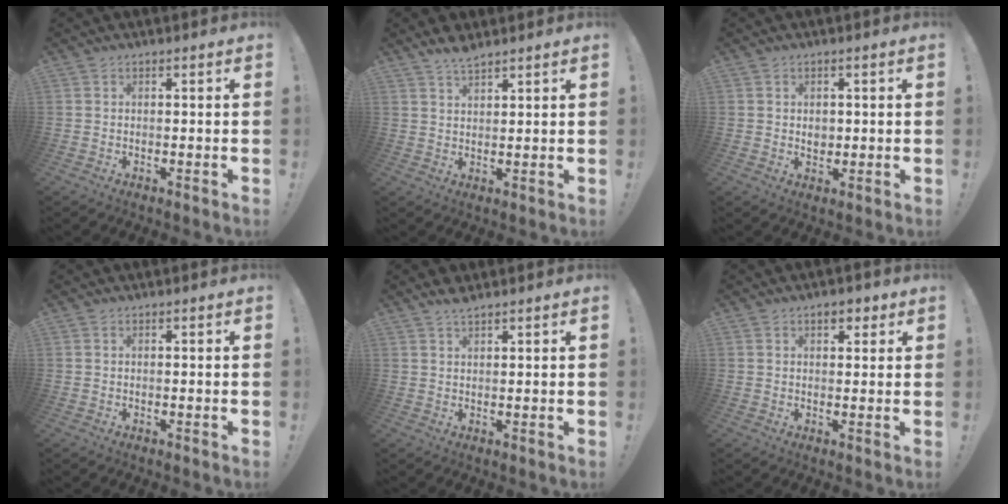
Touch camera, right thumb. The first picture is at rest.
{"total": 4.4, "force": [3.9, 1.0, 1.9], "torque": [-0.028, -0.024, 0.069]}
{"total": 2.8, "force": [0.3, 2.5, 1.1], "torque": [-0.011, -0.001, 0.004]}
{"total": 0.0}
{"total": 2.9, "force": [2.5, 0.5, 1.3], "torque": [-0.020, -0.013, 0.045]}
{"total": 3.7, "force": [2.1, 2.3, 2.1], "torque": [-0.017, -0.005, 0.033]}